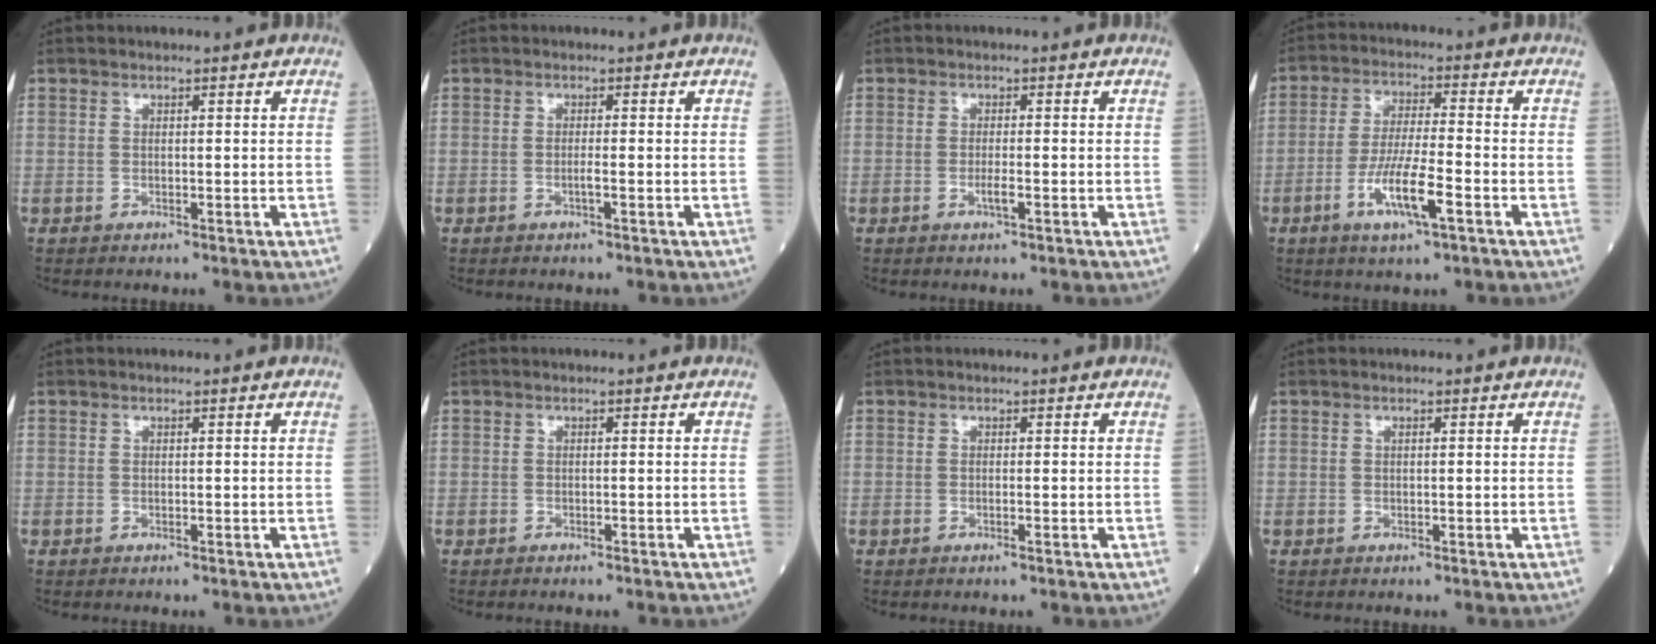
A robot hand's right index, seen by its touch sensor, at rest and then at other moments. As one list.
[{"total": 1.2, "force": [-0.4, -0.1, 1.1], "torque": [-0.023, -0.001, -0.009]}, {"total": 1.8, "force": [-0.6, 0.1, 1.6], "torque": [-0.033, -0.003, -0.012]}, {"total": 8.9, "force": [-3.6, 0.8, 8.0], "torque": [-0.157, -0.010, -0.067]}, {"total": 0.0}, {"total": 0.9, "force": [-0.8, 0.0, 0.3], "torque": [-0.007, -0.001, -0.011]}, {"total": 0.6, "force": [-0.2, -0.1, 0.6], "torque": [-0.012, -0.001, -0.005]}, {"total": 0.0}]